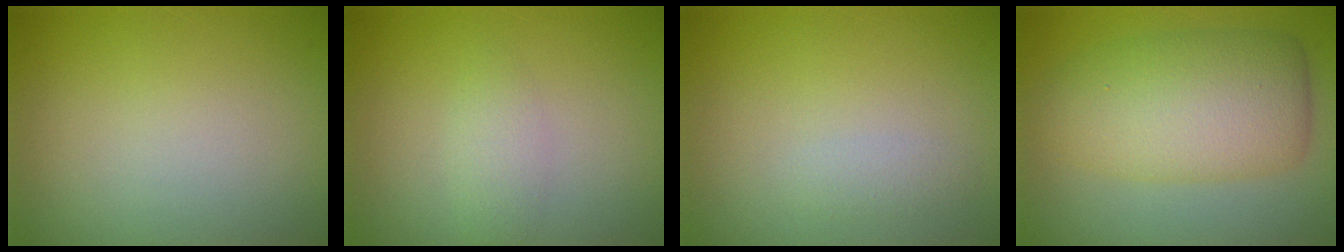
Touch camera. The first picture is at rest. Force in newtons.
{"total": 1.5, "press": 1.5, "slide": 0.0}
{"total": 0.8, "press": 0.8, "slide": 0.0}
{"total": 6.8, "press": 6.8, "slide": 0.2}